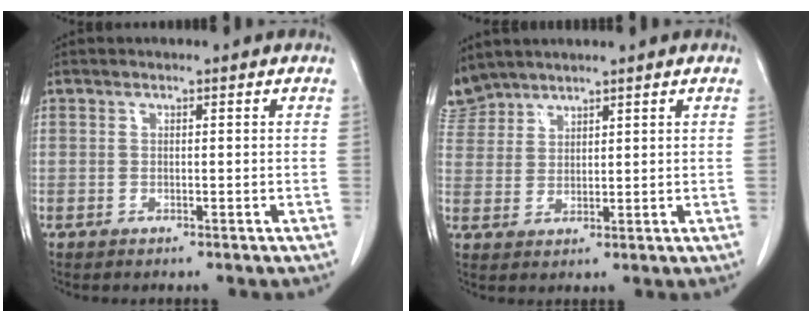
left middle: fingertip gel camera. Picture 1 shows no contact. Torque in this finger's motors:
{"motor_torque": [0.93, -0.88, 0.14, -0.12]}